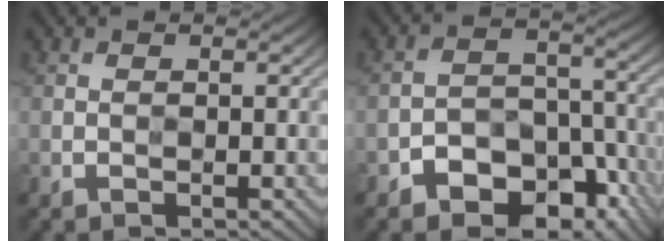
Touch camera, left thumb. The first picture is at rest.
{"total": 9.1, "force": [-5.6, 5.6, 4.5], "torque": [-0.066, -0.006, -0.095]}